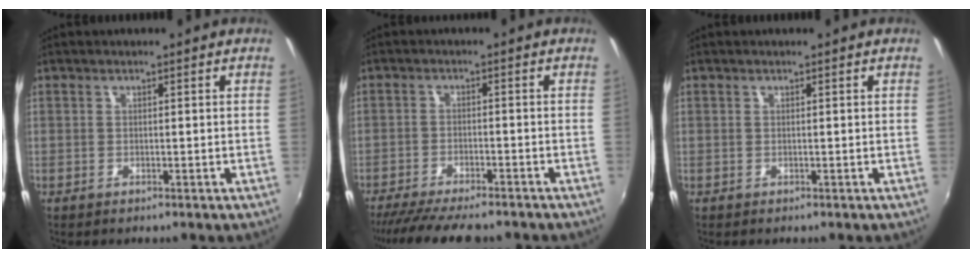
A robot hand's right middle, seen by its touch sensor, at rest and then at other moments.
{"total": 12.3, "force": [-10.5, 1.9, 6.0], "torque": [-0.125, -0.038, -0.165]}
{"total": 0.0}